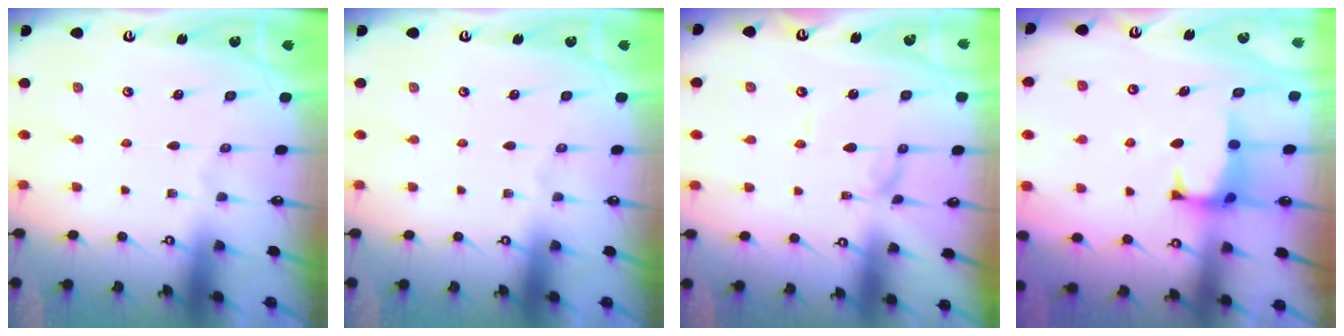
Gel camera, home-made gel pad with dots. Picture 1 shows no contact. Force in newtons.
{"total": 0.0}
{"total": 0.0}
{"total": 1.1, "press": 0.8, "slide": 0.8}